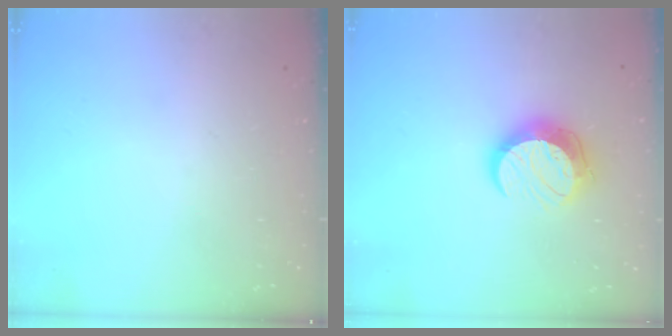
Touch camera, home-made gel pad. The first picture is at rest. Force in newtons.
{"total": 11.1, "press": 11.0, "slide": 0.7}